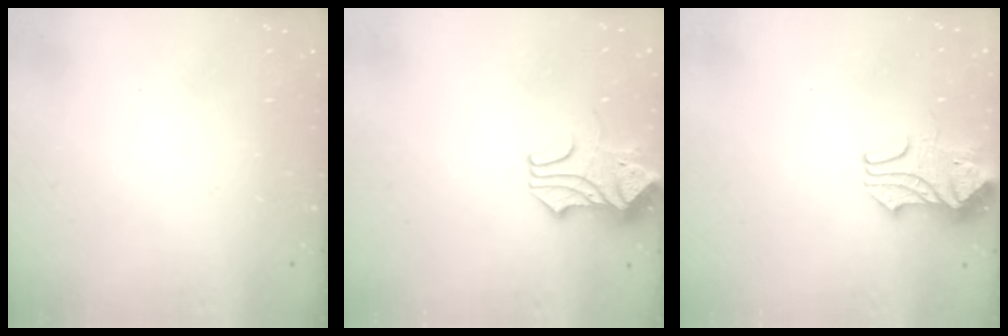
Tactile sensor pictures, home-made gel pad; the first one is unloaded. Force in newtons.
{"total": 1.9, "press": 1.8, "slide": 0.7}
{"total": 2.0, "press": 1.9, "slide": 0.8}